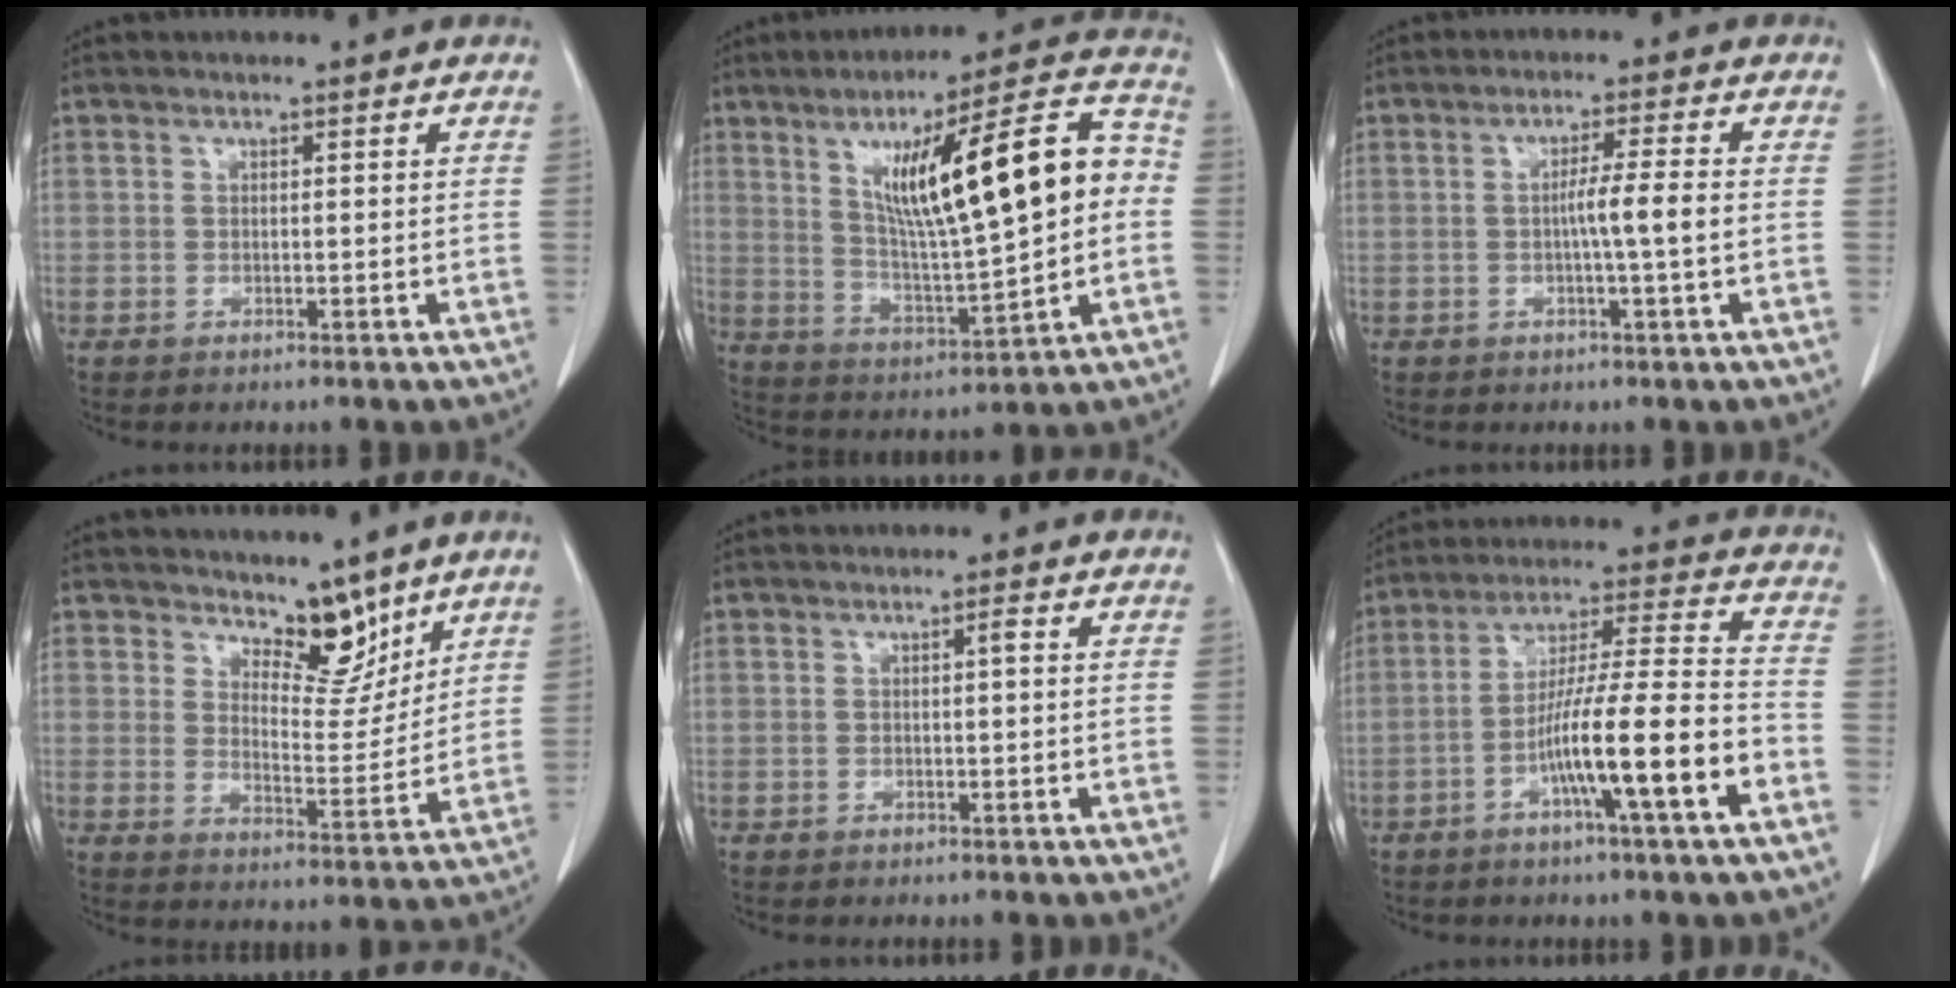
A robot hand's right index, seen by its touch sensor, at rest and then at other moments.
{"total": 20.3, "force": [3.0, 3.3, 19.8], "torque": [-0.305, 0.032, 0.051]}
{"total": 4.7, "force": [-0.6, -0.7, 4.6], "torque": [-0.075, 0.001, -0.011]}
{"total": 7.3, "force": [5.9, 2.9, 3.3], "torque": [-0.038, -0.009, 0.098]}
{"total": 0.8, "force": [0.1, 0.1, 0.8], "torque": [-0.013, 0.001, 0.001]}
{"total": 14.5, "force": [-5.9, -0.1, 13.2], "torque": [-0.229, 0.007, -0.102]}